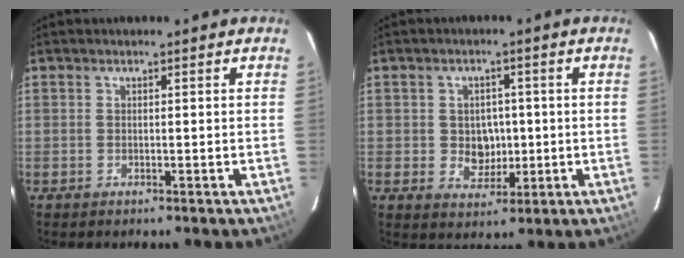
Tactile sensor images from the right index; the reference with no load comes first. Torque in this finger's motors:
{"motor_torque": [0.05, 0.06, 0.06, 0.00]}